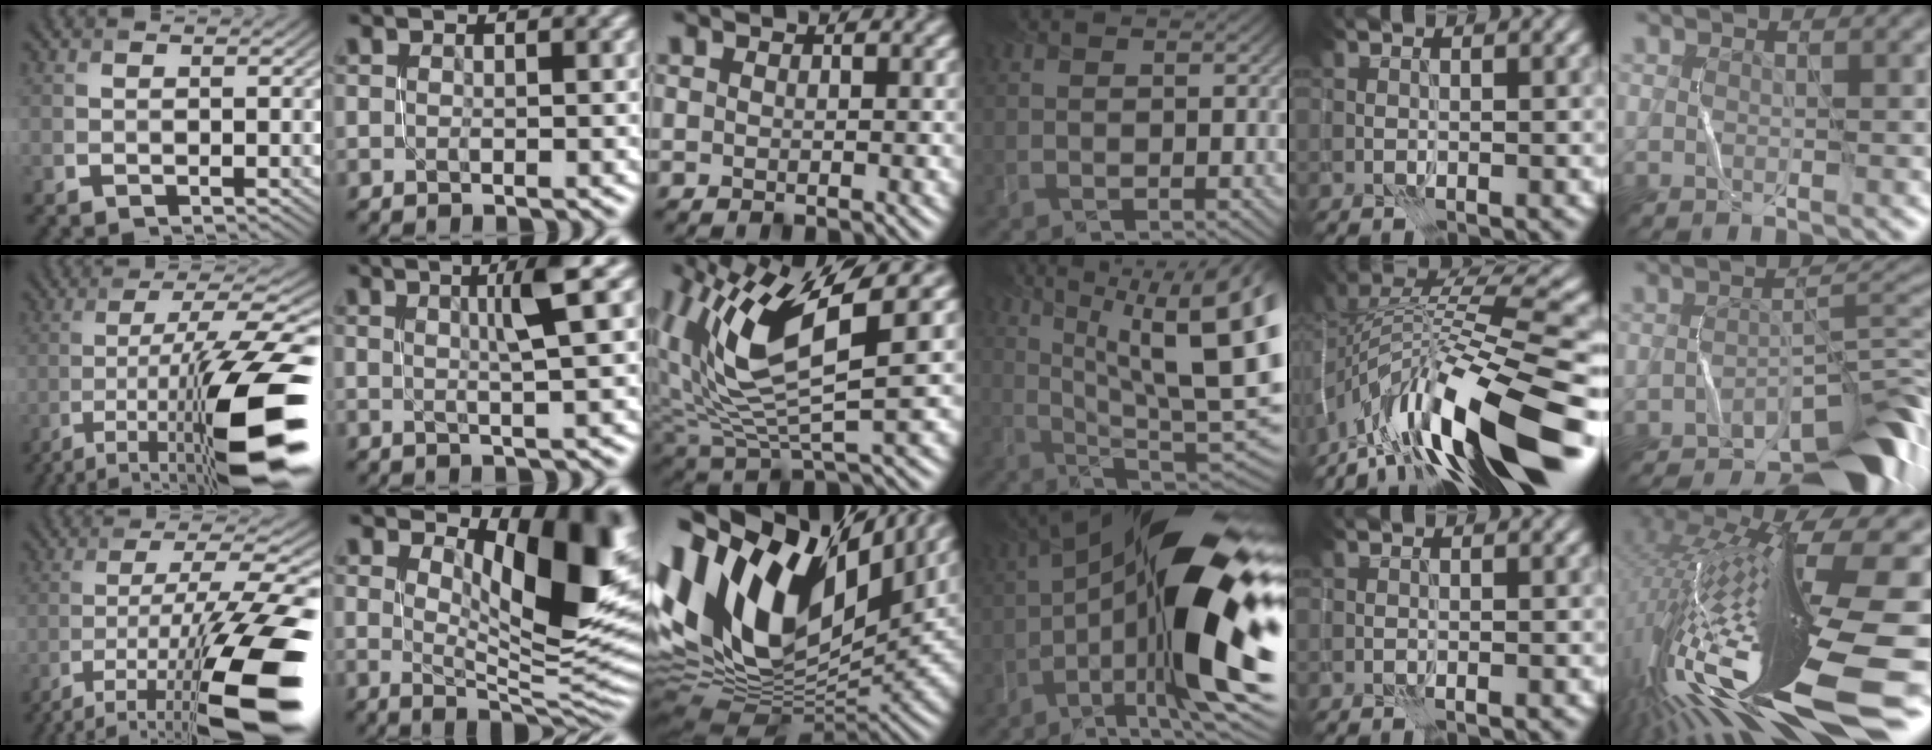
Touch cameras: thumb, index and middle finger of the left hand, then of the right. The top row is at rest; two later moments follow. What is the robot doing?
{"motion": "open", "object": "stapler"}